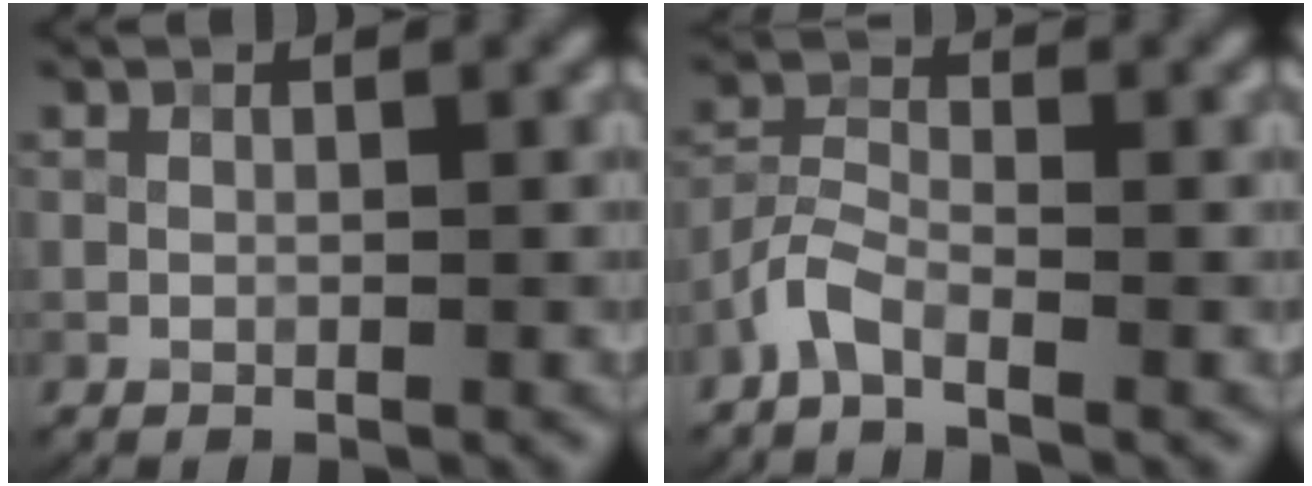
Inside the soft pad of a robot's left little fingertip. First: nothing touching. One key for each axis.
{"total": 2.6, "fx": -2.1, "fy": 0.5, "fz": 1.3, "tx": -0.032, "ty": 0.007, "tz": -0.054}